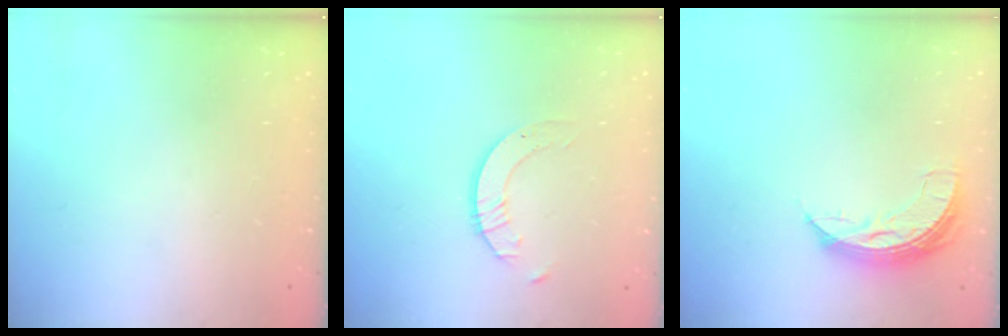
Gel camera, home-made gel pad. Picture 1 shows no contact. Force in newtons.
{"total": 2.3, "press": 2.3, "slide": 0.2}
{"total": 7.0, "press": 7.0, "slide": 0.7}